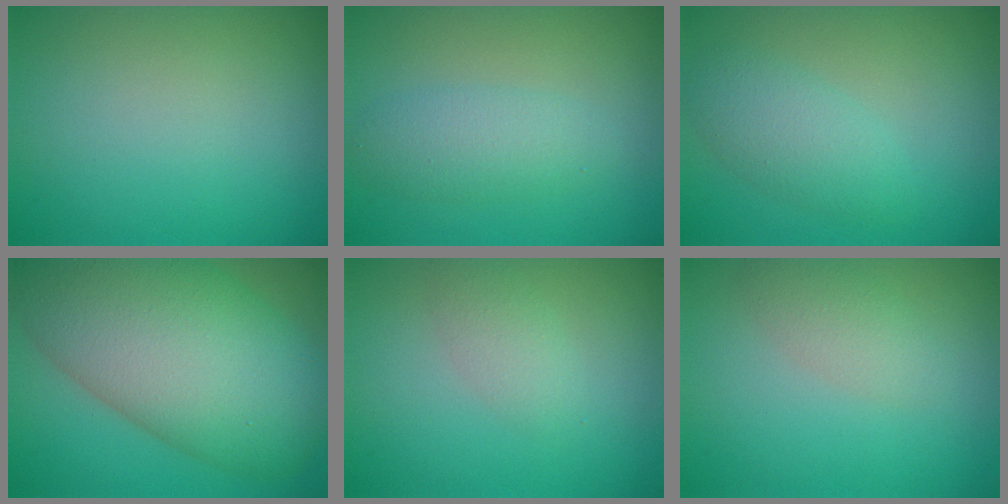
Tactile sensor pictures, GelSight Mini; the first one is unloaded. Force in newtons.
{"total": 2.9, "press": 2.9, "slide": 0.1}
{"total": 3.1, "press": 3.1, "slide": 0.2}
{"total": 15.7, "press": 15.6, "slide": 0.7}
{"total": 1.8, "press": 1.8, "slide": 0.1}
{"total": 2.1, "press": 2.1, "slide": 0.2}